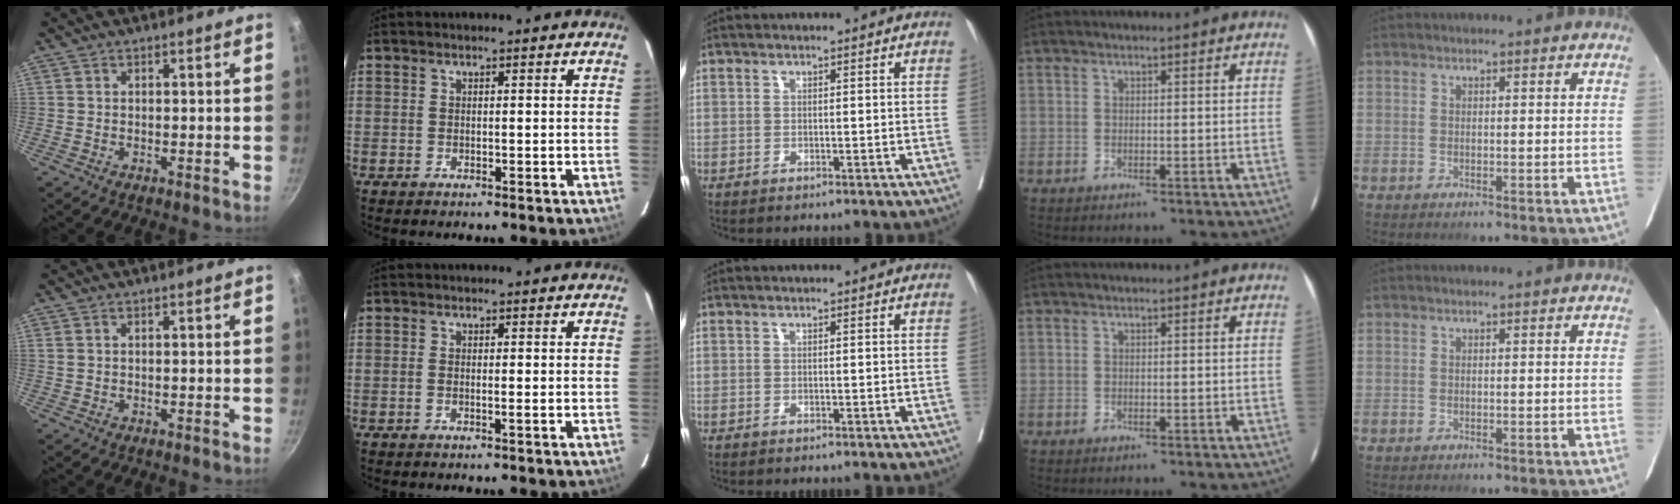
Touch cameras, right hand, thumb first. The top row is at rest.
{"thumb": {"total": 0.7, "force": [0.4, 0.4, 0.4], "torque": [-0.007, 0.005, 0.009]}, "index": {"total": 1.0, "force": [-0.2, 0.0, 1.0], "torque": [-0.019, 0.000, -0.004]}}